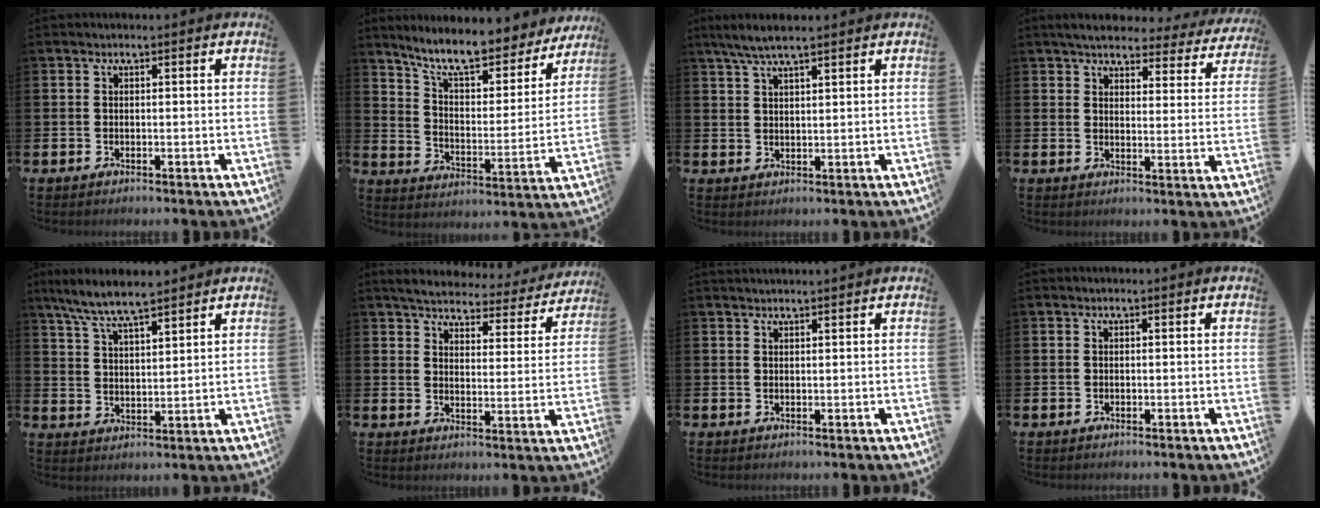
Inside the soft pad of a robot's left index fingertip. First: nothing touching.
{"total": 9.3, "force": [8.4, 1.8, 3.6], "torque": [-0.096, -0.061, 0.142]}
{"total": 5.0, "force": [4.1, 0.9, 2.8], "torque": [-0.060, -0.006, 0.072]}
{"total": 4.5, "force": [4.2, 1.0, 1.2], "torque": [-0.041, -0.024, 0.072]}
{"total": 7.3, "force": [6.7, 0.8, 2.6], "torque": [-0.076, -0.023, 0.123]}
{"total": 4.7, "force": [4.5, 0.9, 1.0], "torque": [-0.041, -0.033, 0.072]}
{"total": 0.9, "force": [0.9, -0.1, 0.0], "torque": [-0.001, -0.003, 0.018]}
{"total": 0.0}